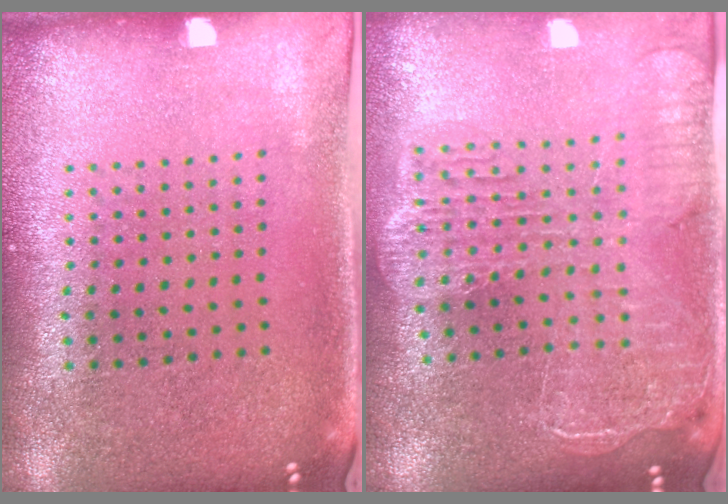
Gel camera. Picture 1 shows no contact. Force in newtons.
{"total": 2.5, "press": 2.2, "slide": 1.3}